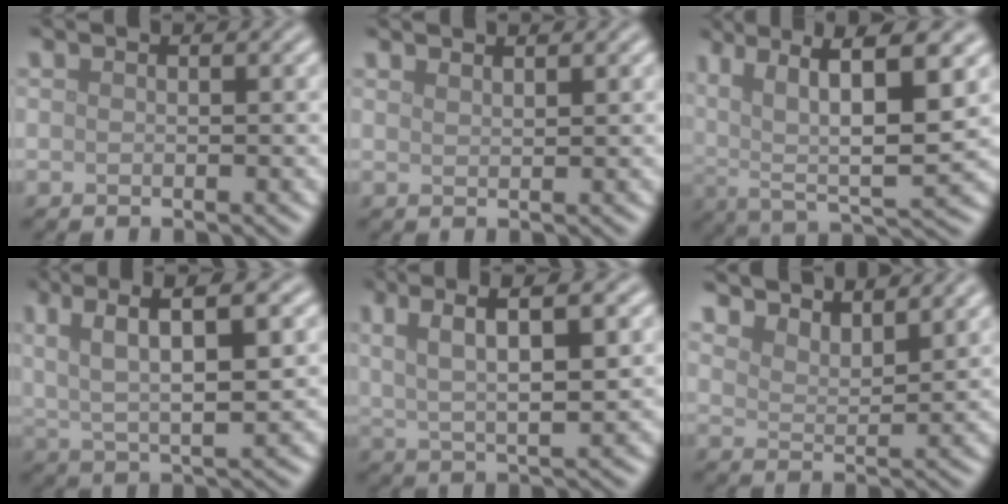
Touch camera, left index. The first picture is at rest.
{"total": 1.2, "force": [1.1, 0.2, 0.4], "torque": [0.000, 0.001, 0.013]}
{"total": 11.9, "force": [4.7, 3.7, 10.3], "torque": [-0.186, 0.006, 0.082]}
{"total": 8.2, "force": [3.4, 2.5, 7.1], "torque": [-0.133, 0.009, 0.061]}
{"total": 7.0, "force": [2.9, 1.9, 6.2], "torque": [-0.110, 0.006, 0.054]}
{"total": 6.1, "force": [5.6, 1.4, 1.9], "torque": [-0.037, -0.003, 0.088]}